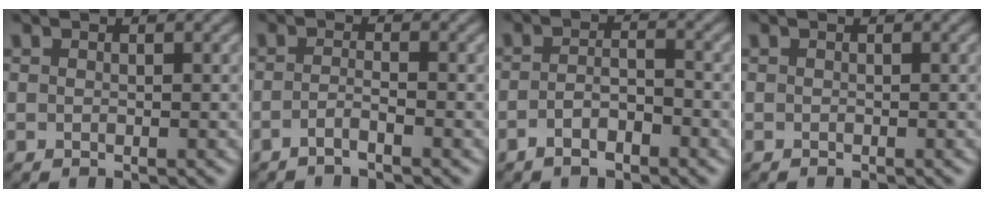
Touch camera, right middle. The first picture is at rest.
{"total": 1.3, "force": [-0.9, 0.2, 0.9], "torque": [-0.019, 0.001, -0.024]}
{"total": 2.2, "force": [-1.3, 0.8, 1.5], "torque": [-0.032, 0.005, -0.027]}
{"total": 0.0}